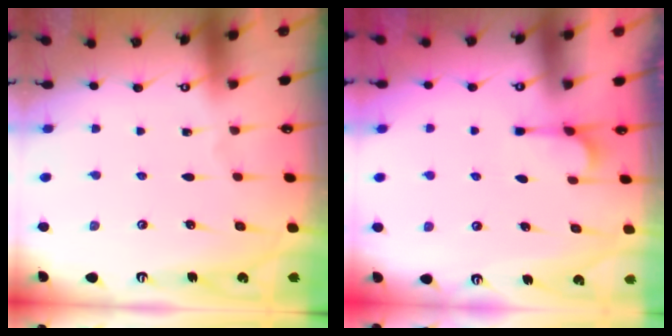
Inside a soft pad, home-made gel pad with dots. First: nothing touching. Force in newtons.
{"total": 1.7, "press": 1.3, "slide": 1.1}